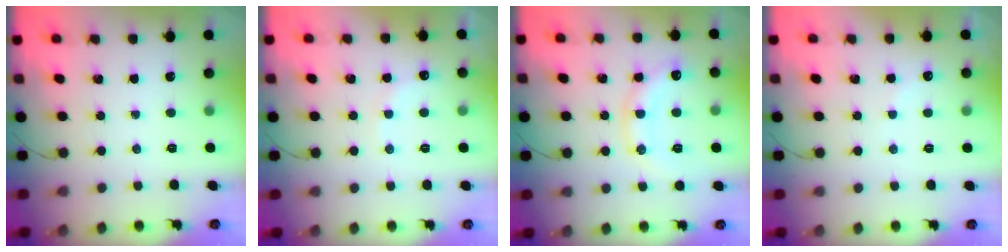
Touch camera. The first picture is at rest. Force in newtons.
{"total": 6.9, "press": 6.7, "slide": 1.4}
{"total": 12.8, "press": 12.8, "slide": 0.3}
{"total": 5.3, "press": 5.2, "slide": 1.0}